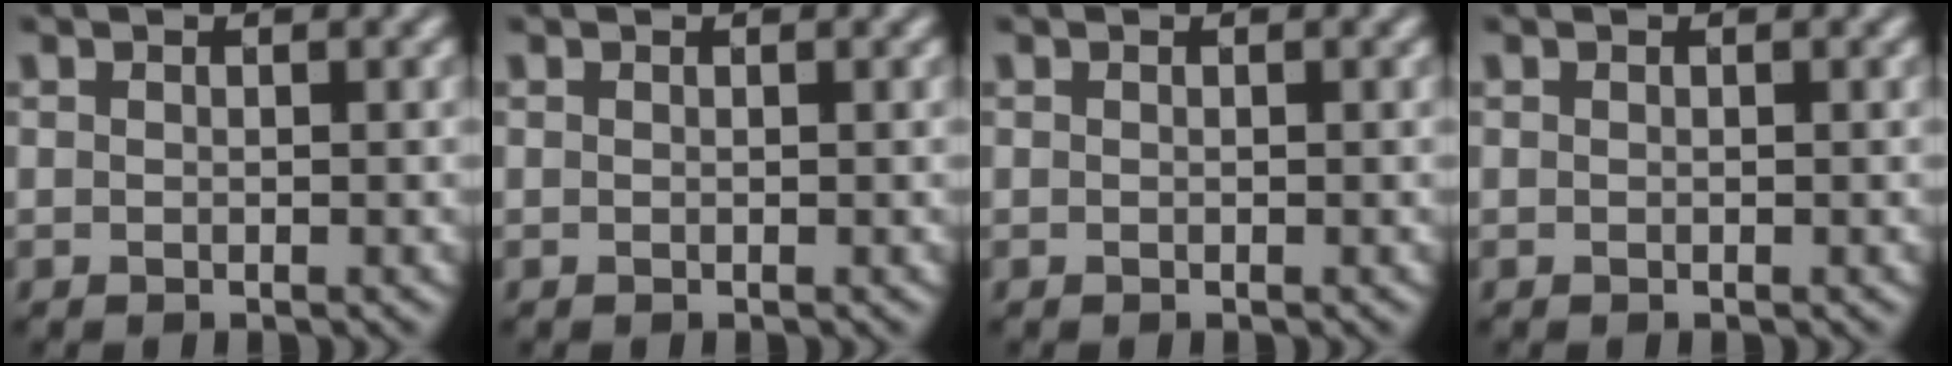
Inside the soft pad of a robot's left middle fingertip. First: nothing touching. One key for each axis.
{"total": 0.0}
{"total": 0.0}
{"total": 0.0}